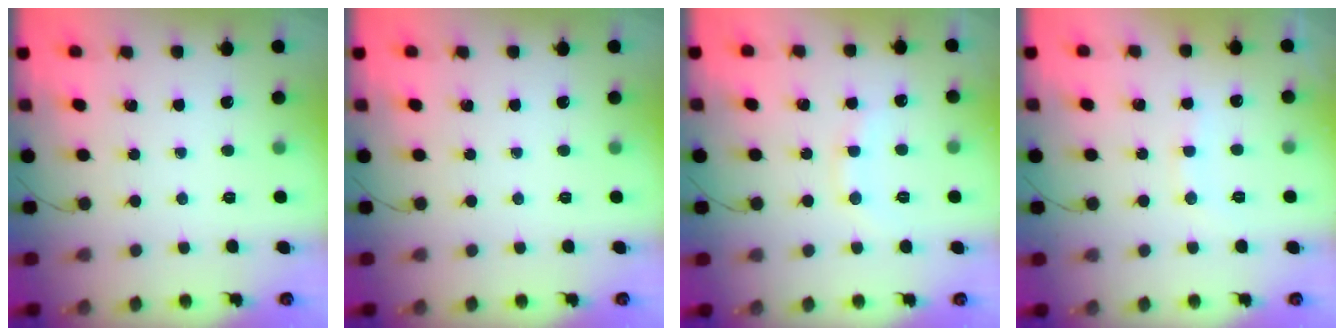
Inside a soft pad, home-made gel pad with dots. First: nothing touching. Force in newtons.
{"total": 0.0}
{"total": 7.8, "press": 7.7, "slide": 1.5}
{"total": 7.3, "press": 7.2, "slide": 1.3}